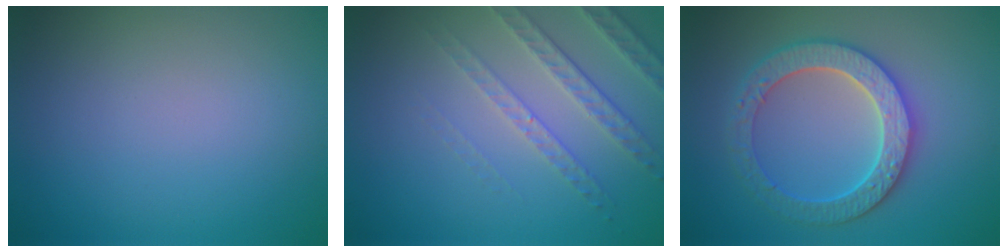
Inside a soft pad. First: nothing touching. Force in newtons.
{"total": 3.3, "press": 2.8, "slide": 1.7}
{"total": 4.3, "press": 4.2, "slide": 1.1}